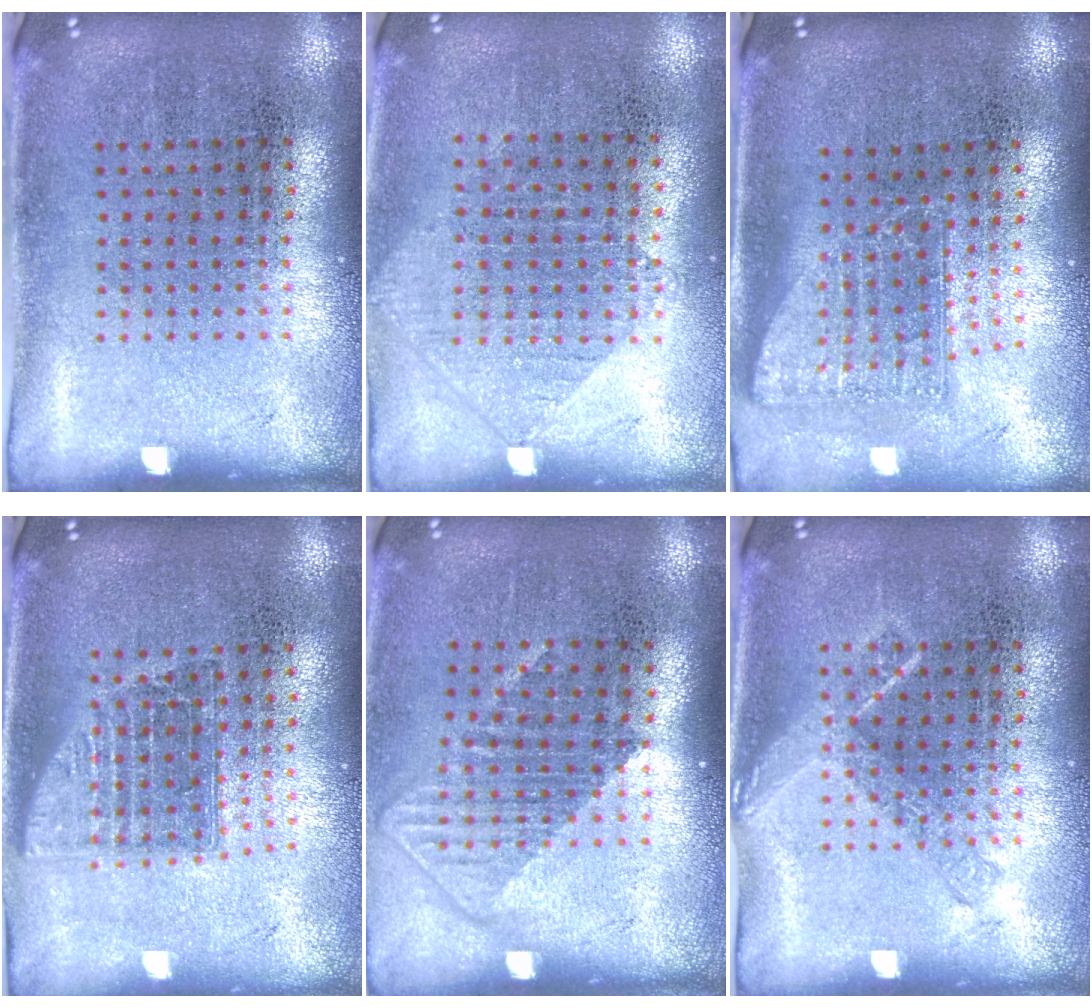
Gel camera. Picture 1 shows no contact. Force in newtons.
{"total": 0.9, "press": 0.9, "slide": 0.3}
{"total": 1.7, "press": 1.2, "slide": 1.1}
{"total": 1.5, "press": 1.2, "slide": 0.9}
{"total": 1.3, "press": 1.0, "slide": 0.8}
{"total": 1.1, "press": 1.0, "slide": 0.2}